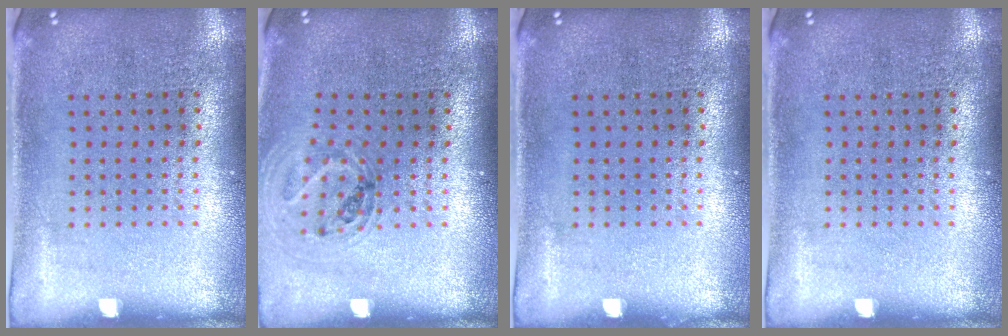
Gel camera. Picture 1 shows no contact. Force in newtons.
{"total": 0.9, "press": 0.9, "slide": 0.0}
{"total": 0.0}
{"total": 0.0}